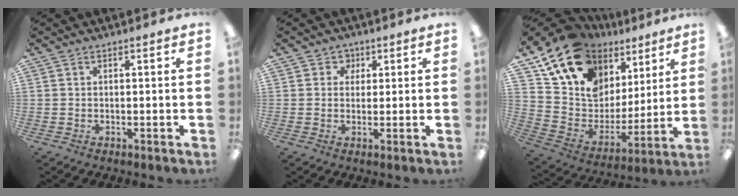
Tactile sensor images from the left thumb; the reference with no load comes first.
{"total": 3.4, "force": [1.5, 3.0, 0.4], "torque": [-0.002, -0.001, 0.023]}
{"total": 16.4, "force": [11.5, 10.2, 5.8], "torque": [-0.124, -0.082, 0.212]}